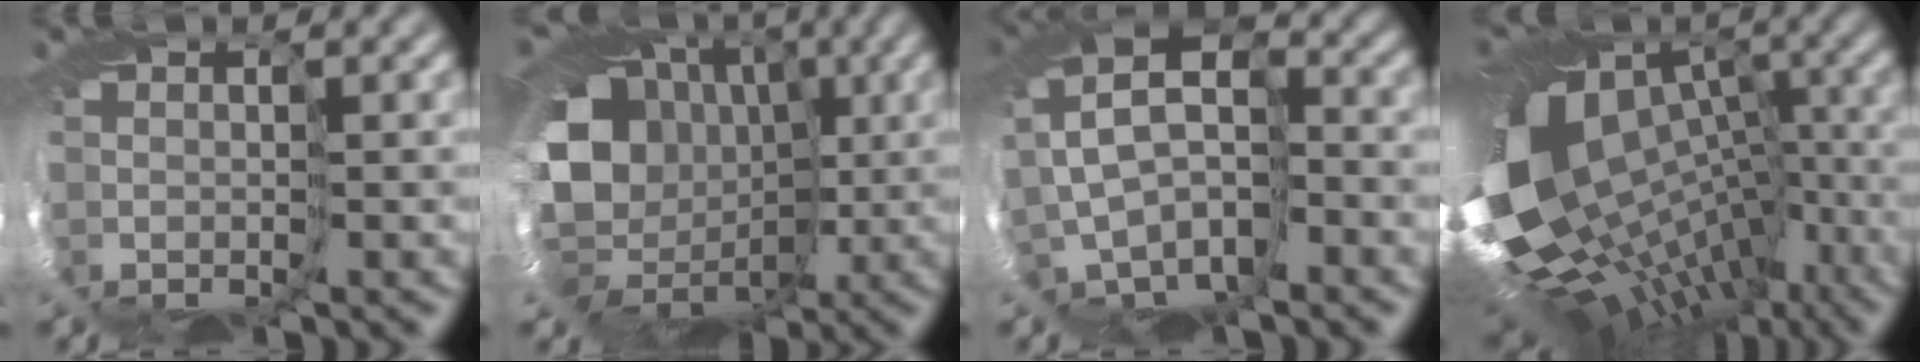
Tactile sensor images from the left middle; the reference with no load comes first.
{"total": 18.1, "force": [1.5, 15.8, 8.8], "torque": [-0.163, -0.006, 0.001]}
{"total": 8.1, "force": [-0.7, 5.6, 5.9], "torque": [-0.131, 0.011, -0.008]}
{"total": 16.8, "force": [-3.2, 12.3, 11.0], "torque": [-0.209, -0.003, -0.010]}